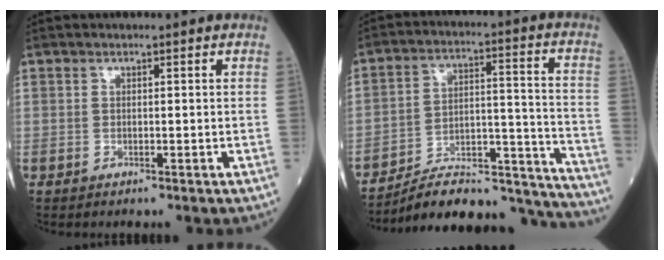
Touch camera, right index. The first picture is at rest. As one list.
[{"total": 21.3, "force": [-20.4, 2.8, 5.2], "torque": [-0.041, 0.047, -0.297]}]